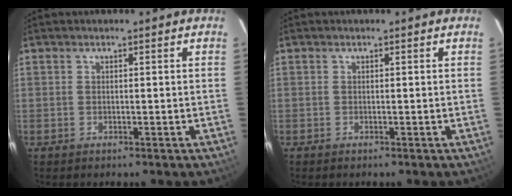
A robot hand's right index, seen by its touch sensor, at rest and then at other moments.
{"total": 0.0}